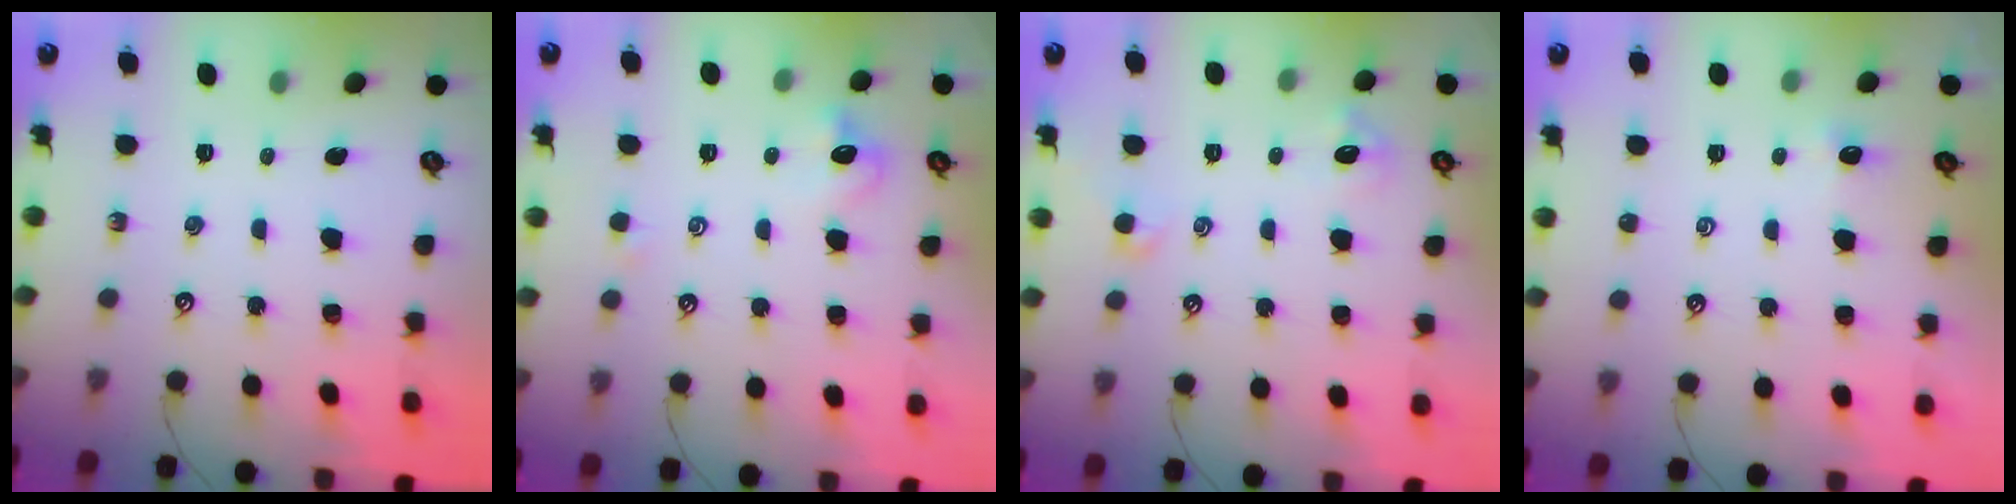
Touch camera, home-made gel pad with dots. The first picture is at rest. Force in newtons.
{"total": 2.3, "press": 2.3, "slide": 0.4}
{"total": 1.9, "press": 1.9, "slide": 0.4}
{"total": 0.5, "press": 0.4, "slide": 0.3}